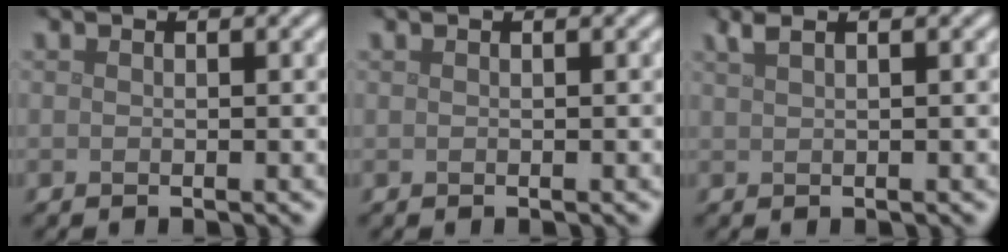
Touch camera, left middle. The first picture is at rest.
{"total": 0.0}
{"total": 1.6, "force": [1.1, 0.5, 1.1], "torque": [-0.016, 0.005, 0.017]}